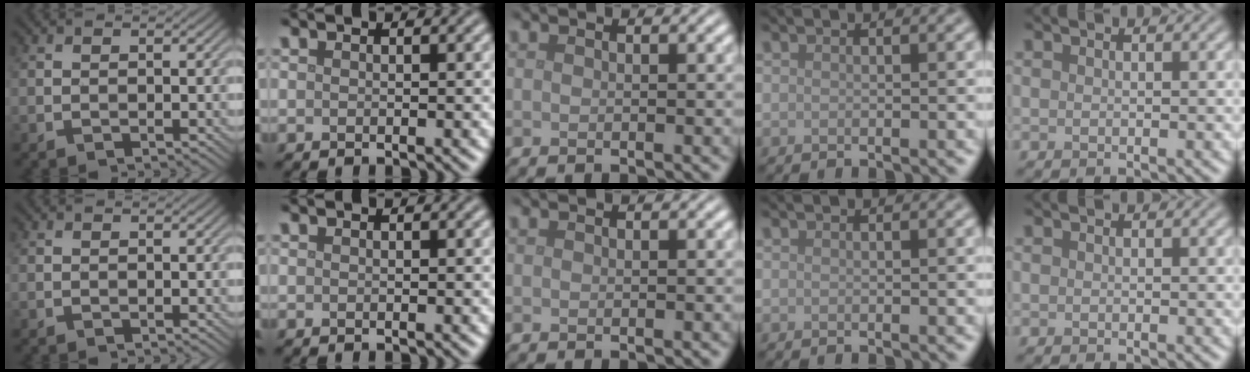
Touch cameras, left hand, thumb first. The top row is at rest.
{}